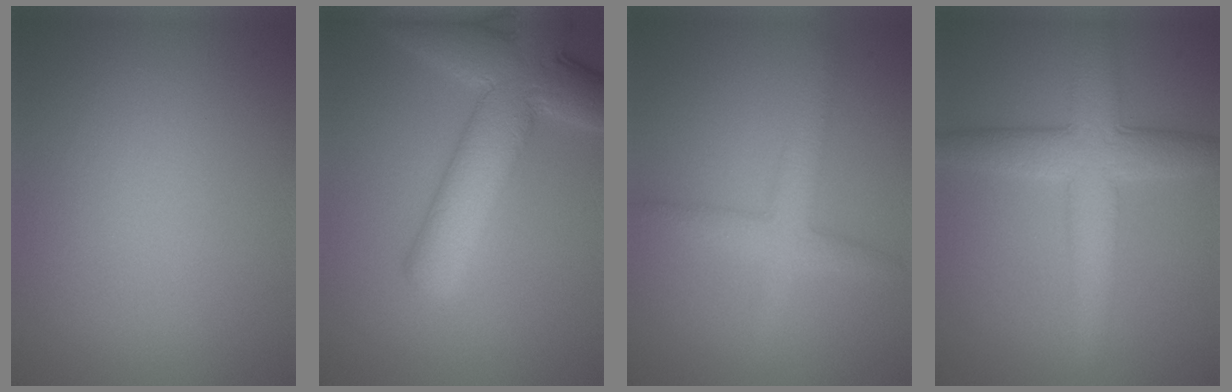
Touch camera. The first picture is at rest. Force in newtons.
{"total": 8.7, "press": 8.7, "slide": 0.4}
{"total": 3.2, "press": 3.2, "slide": 0.2}
{"total": 6.1, "press": 6.1, "slide": 0.1}